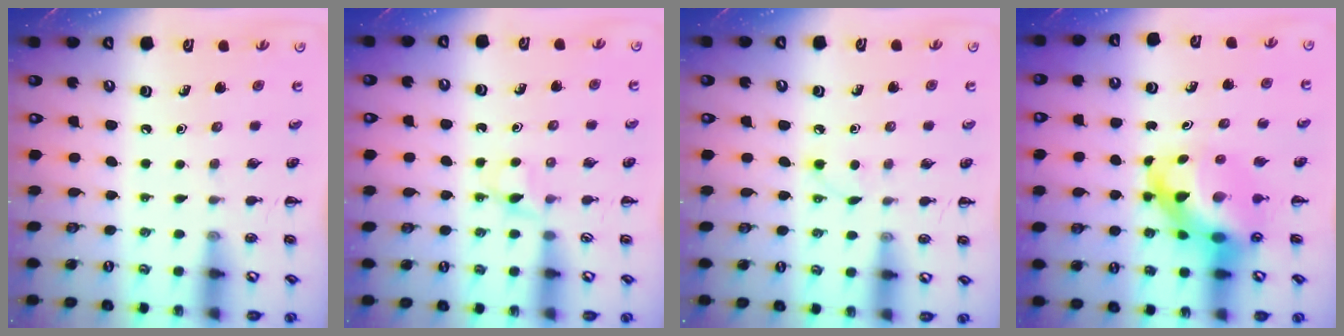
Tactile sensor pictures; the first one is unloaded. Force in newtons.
{"total": 3.1, "press": 2.8, "slide": 1.2}
{"total": 2.7, "press": 2.5, "slide": 0.9}
{"total": 11.8, "press": 11.4, "slide": 3.1}